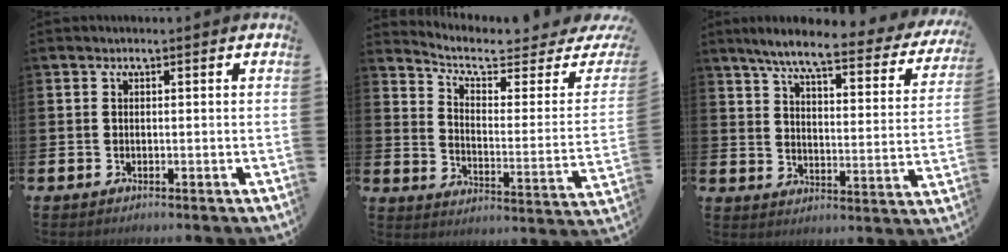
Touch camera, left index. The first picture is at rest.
{"total": 6.4, "force": [5.5, 1.6, 2.9], "torque": [-0.072, -0.045, 0.087]}
{"total": 6.9, "force": [5.7, 0.6, 3.8], "torque": [-0.093, -0.039, 0.088]}